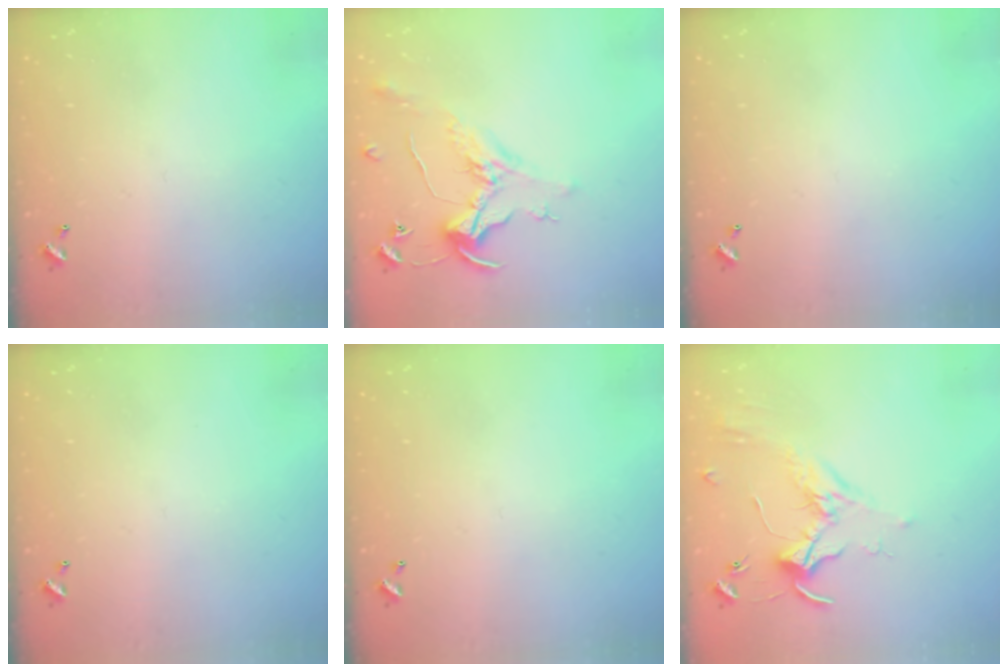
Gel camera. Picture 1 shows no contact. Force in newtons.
{"total": 0.8, "press": 0.0, "slide": 0.8}
{"total": 0.0}
{"total": 0.0}
{"total": 0.0}
{"total": 1.8, "press": 1.8, "slide": 0.4}